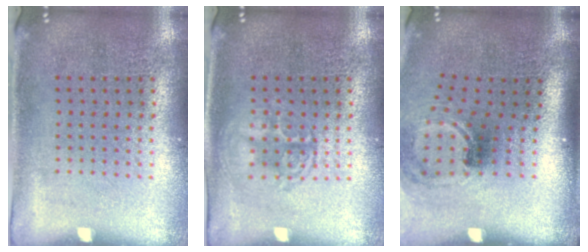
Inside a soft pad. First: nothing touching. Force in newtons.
{"total": 1.3, "press": 1.3, "slide": 0.2}
{"total": 1.6, "press": 1.1, "slide": 1.2}